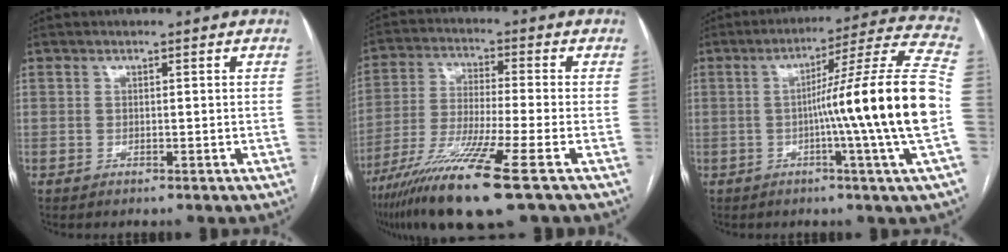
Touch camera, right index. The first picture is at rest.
{"total": 14.5, "force": [-8.4, -0.4, 11.7], "torque": [-0.244, -0.043, -0.155]}
{"total": 18.6, "force": [-2.5, -2.9, 18.2], "torque": [-0.260, -0.003, -0.054]}